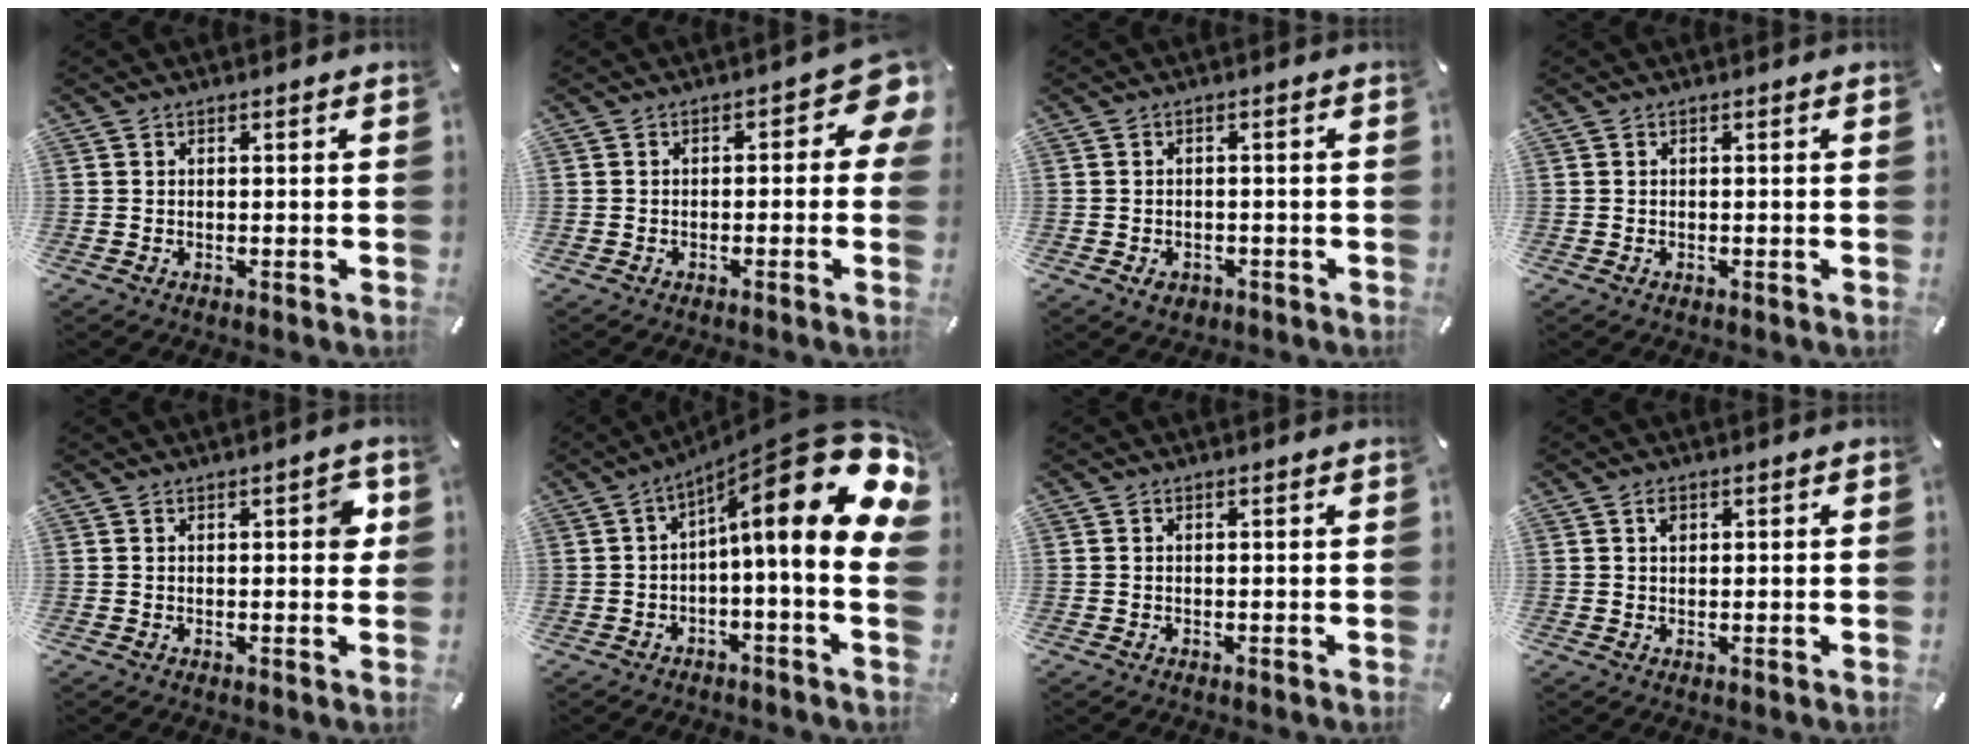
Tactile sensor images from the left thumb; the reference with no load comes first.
{"total": 5.8, "force": [0.8, 2.9, 5.0], "torque": [-0.062, -0.008, 0.008]}
{"total": 2.6, "force": [-1.2, 1.9, 1.1], "torque": [-0.026, 0.003, -0.026]}
{"total": 0.0}
{"total": 3.3, "force": [0.8, 1.5, 2.8], "torque": [-0.031, -0.001, 0.006]}
{"total": 21.3, "force": [7.4, 4.2, 19.5], "torque": [-0.285, -0.073, 0.120]}
{"total": 0.0}
{"total": 1.5, "force": [0.6, 1.1, 0.9], "torque": [-0.011, 0.000, 0.008]}